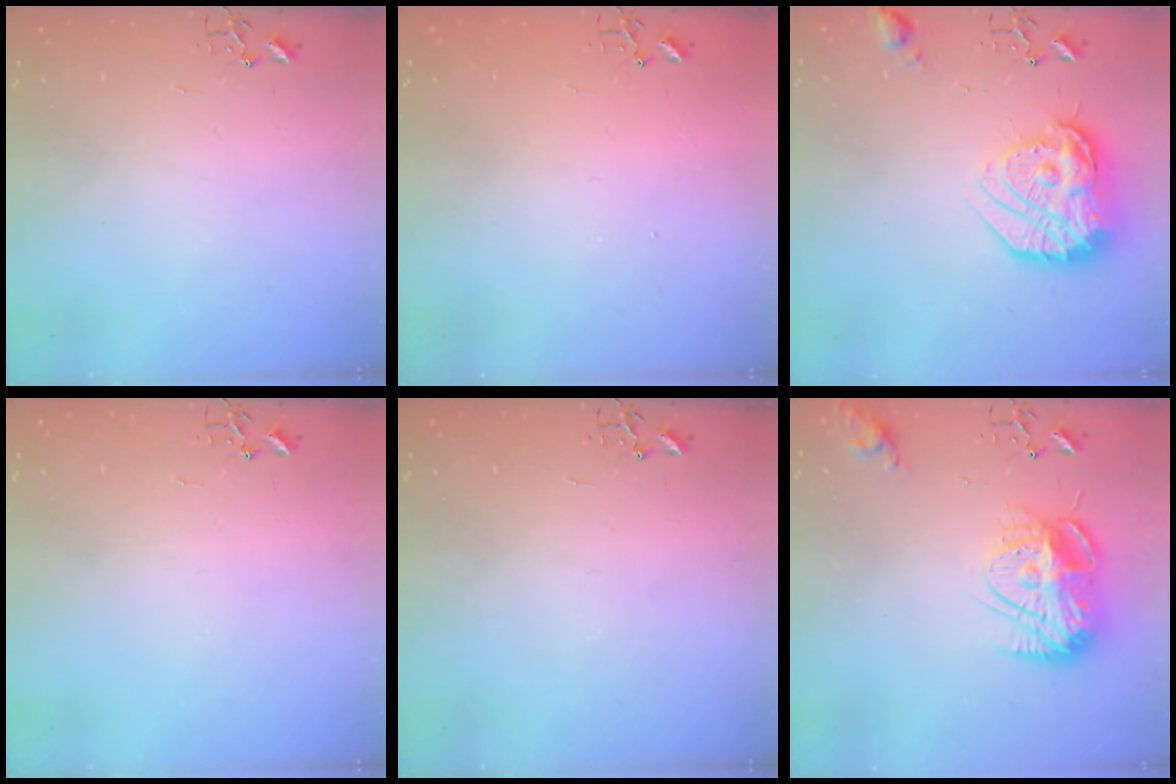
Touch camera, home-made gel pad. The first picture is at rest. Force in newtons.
{"total": 1.1, "press": 1.1, "slide": 0.1}
{"total": 21.6, "press": 21.5, "slide": 1.7}
{"total": 0.0}
{"total": 0.0}
{"total": 15.7, "press": 15.7, "slide": 1.0}